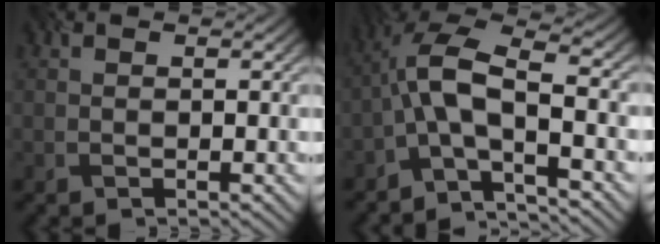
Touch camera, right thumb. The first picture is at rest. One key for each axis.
{"total": 9.2, "fx": -3.4, "fy": 3.4, "fz": 7.8, "tx": -0.147, "ty": 0.018, "tz": -0.067}